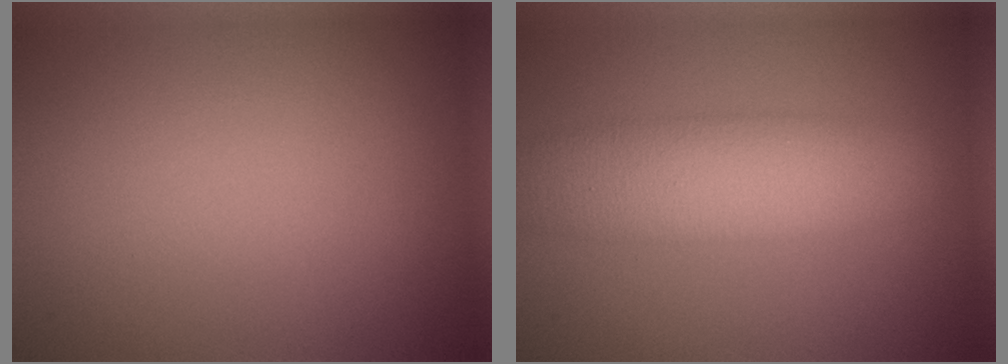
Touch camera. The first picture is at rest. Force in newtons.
{"total": 6.9, "press": 6.9, "slide": 0.3}